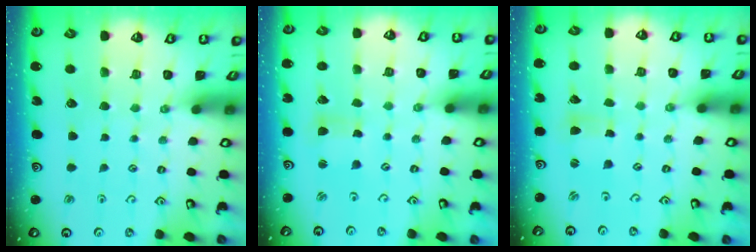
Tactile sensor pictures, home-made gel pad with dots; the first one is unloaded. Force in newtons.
{"total": 2.2, "press": 2.2, "slide": 0.3}
{"total": 1.0, "press": 1.0, "slide": 0.2}